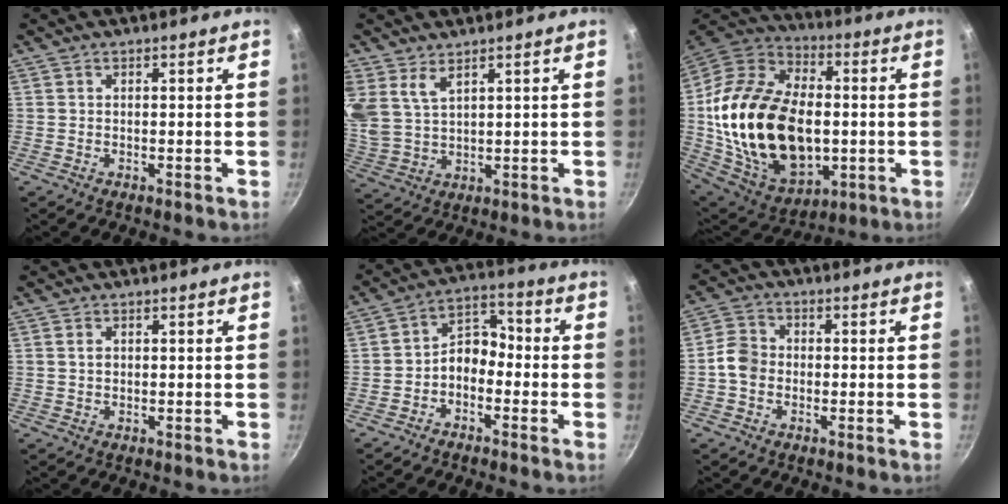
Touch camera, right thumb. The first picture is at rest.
{"total": 6.3, "force": [4.0, 3.2, 3.6], "torque": [-0.069, -0.025, 0.090]}
{"total": 30.8, "force": [-1.2, 19.9, 23.5], "torque": [-0.416, 0.010, -0.013]}
{"total": 1.4, "force": [0.4, 1.0, 0.9], "torque": [-0.014, 0.003, 0.007]}
{"total": 6.7, "force": [-2.4, 4.8, 4.1], "torque": [-0.040, 0.049, -0.055]}
{"total": 5.0, "force": [-1.1, 4.1, 2.5], "torque": [-0.033, 0.017, -0.033]}